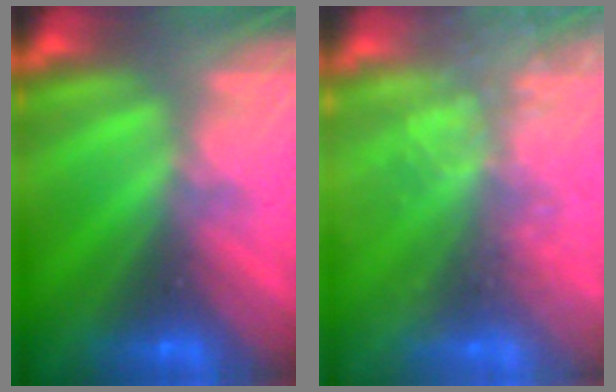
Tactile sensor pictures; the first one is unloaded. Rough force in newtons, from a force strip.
{"total": 6.1}